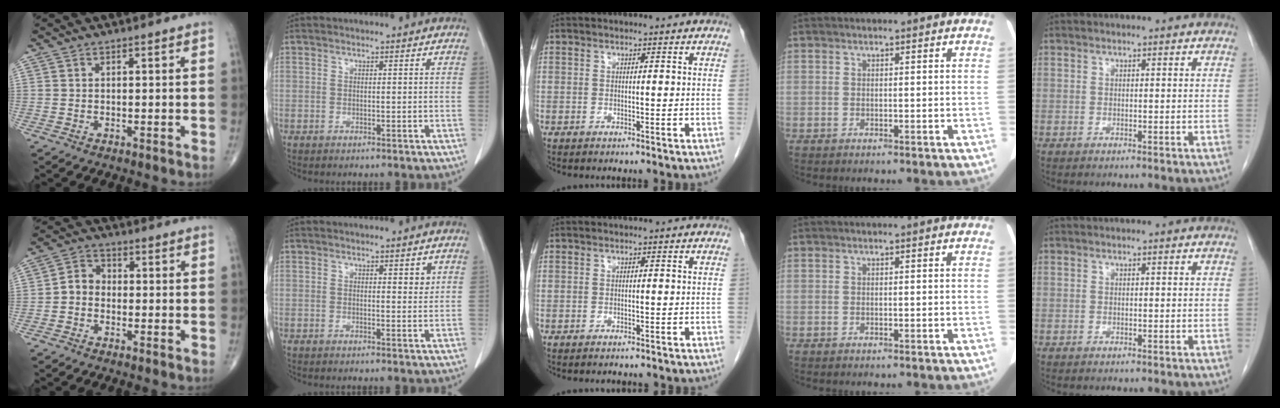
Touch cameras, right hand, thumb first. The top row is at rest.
{"thumb": {"total": 4.3, "force": [-0.9, 3.6, 2.1], "torque": [-0.022, 0.018, -0.030]}, "index": {"total": 1.5, "force": [0.8, 0.4, 1.3], "torque": [-0.019, -0.004, 0.011]}, "middle": {"total": 2.3, "force": [-2.0, 0.8, 0.8], "torque": [-0.015, -0.004, -0.020]}}